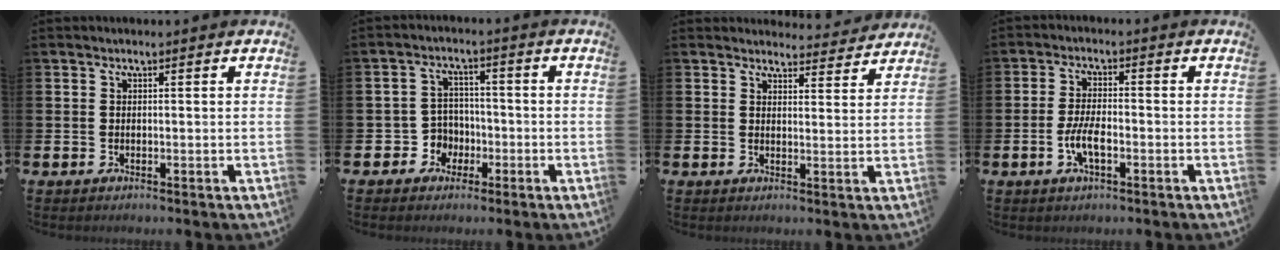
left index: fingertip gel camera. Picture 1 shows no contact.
{"total": 4.2, "force": [-1.6, 3.8, 0.5], "torque": [-0.031, 0.006, -0.034]}
{"total": 3.6, "force": [3.5, 0.6, 0.0], "torque": [0.004, -0.025, 0.061]}
{"total": 4.2, "force": [-1.4, 1.5, 3.7], "torque": [-0.082, 0.003, -0.027]}